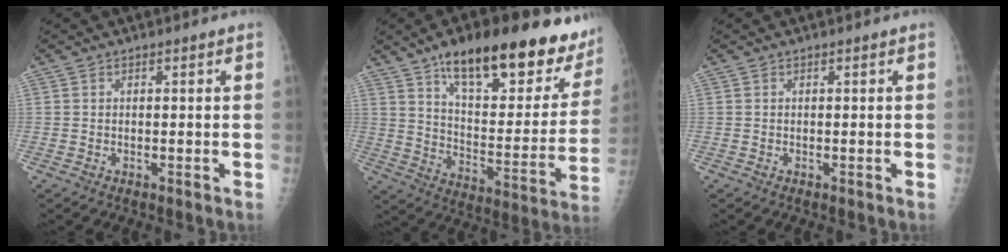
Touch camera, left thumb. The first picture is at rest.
{"total": 28.2, "force": [19.0, 9.9, 18.4], "torque": [-0.220, -0.062, 0.275]}
{"total": 0.0}